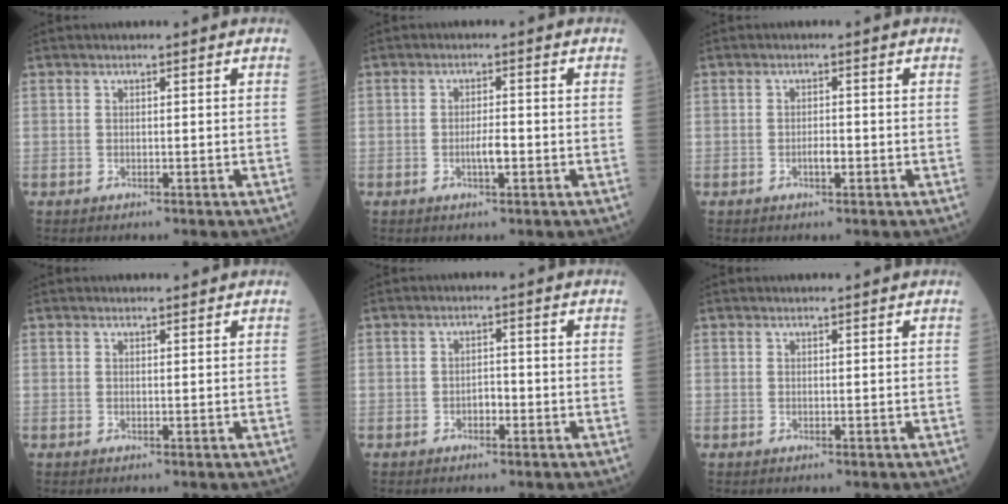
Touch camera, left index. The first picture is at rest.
{"total": 2.3, "force": [-0.9, 0.4, 2.1], "torque": [-0.036, -0.002, -0.017]}
{"total": 1.4, "force": [-0.7, 0.4, 1.2], "torque": [-0.020, -0.002, -0.014]}
{"total": 1.5, "force": [1.4, 0.3, 0.1], "torque": [-0.005, 0.005, 0.020]}
{"total": 1.6, "force": [-0.9, 0.8, 1.0], "torque": [-0.010, 0.002, -0.019]}
{"total": 1.5, "force": [1.4, 0.1, 0.2], "torque": [-0.006, 0.007, 0.019]}